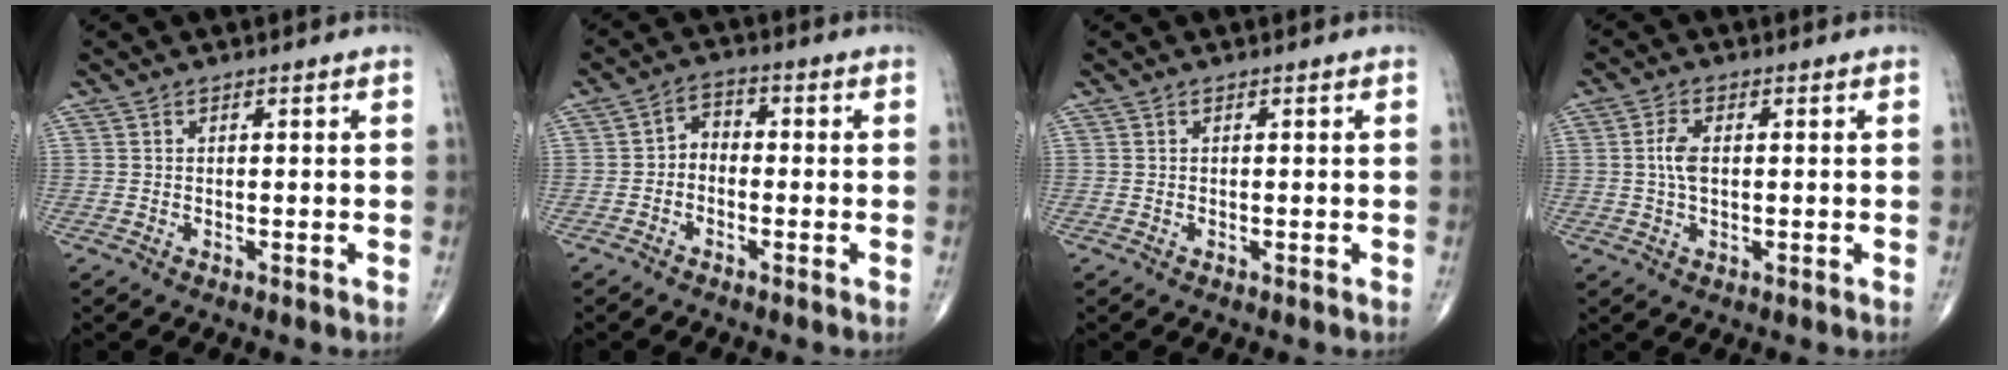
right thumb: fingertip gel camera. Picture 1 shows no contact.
{"total": 3.5, "force": [-1.0, 2.6, 2.0], "torque": [-0.016, 0.023, -0.033]}
{"total": 0.0}
{"total": 4.0, "force": [0.3, 2.1, 3.4], "torque": [-0.074, 0.002, 0.004]}